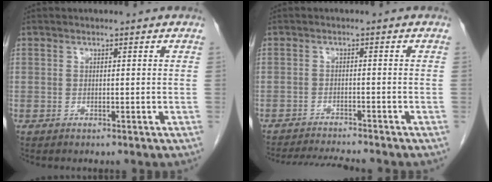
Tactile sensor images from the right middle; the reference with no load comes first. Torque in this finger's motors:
{"motor_torque": [0.06, -0.04, 0.02, 0.03]}